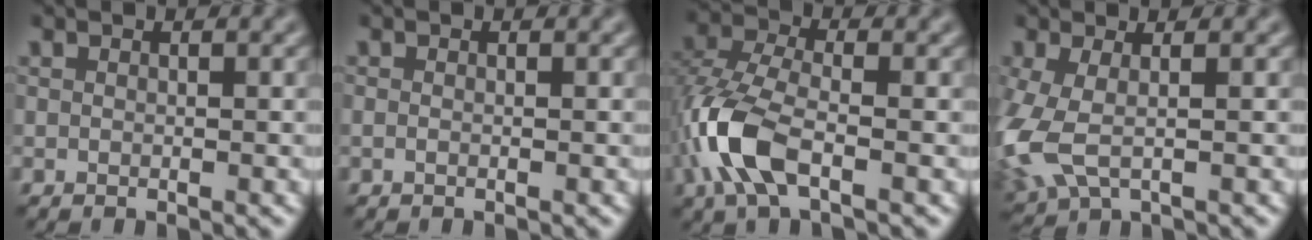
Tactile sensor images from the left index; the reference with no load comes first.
{"total": 0.0}
{"total": 6.7, "force": [-3.1, 3.0, 5.2], "torque": [-0.129, 0.000, -0.069]}
{"total": 5.3, "force": [-1.3, 2.6, 4.4], "torque": [-0.125, -0.007, -0.029]}